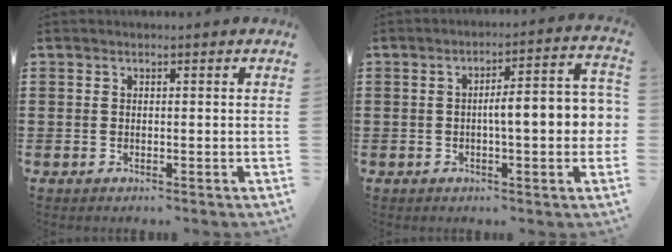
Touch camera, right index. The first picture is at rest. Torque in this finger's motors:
{"motor_torque": [1.68, -0.46, 0.49, 0.11]}